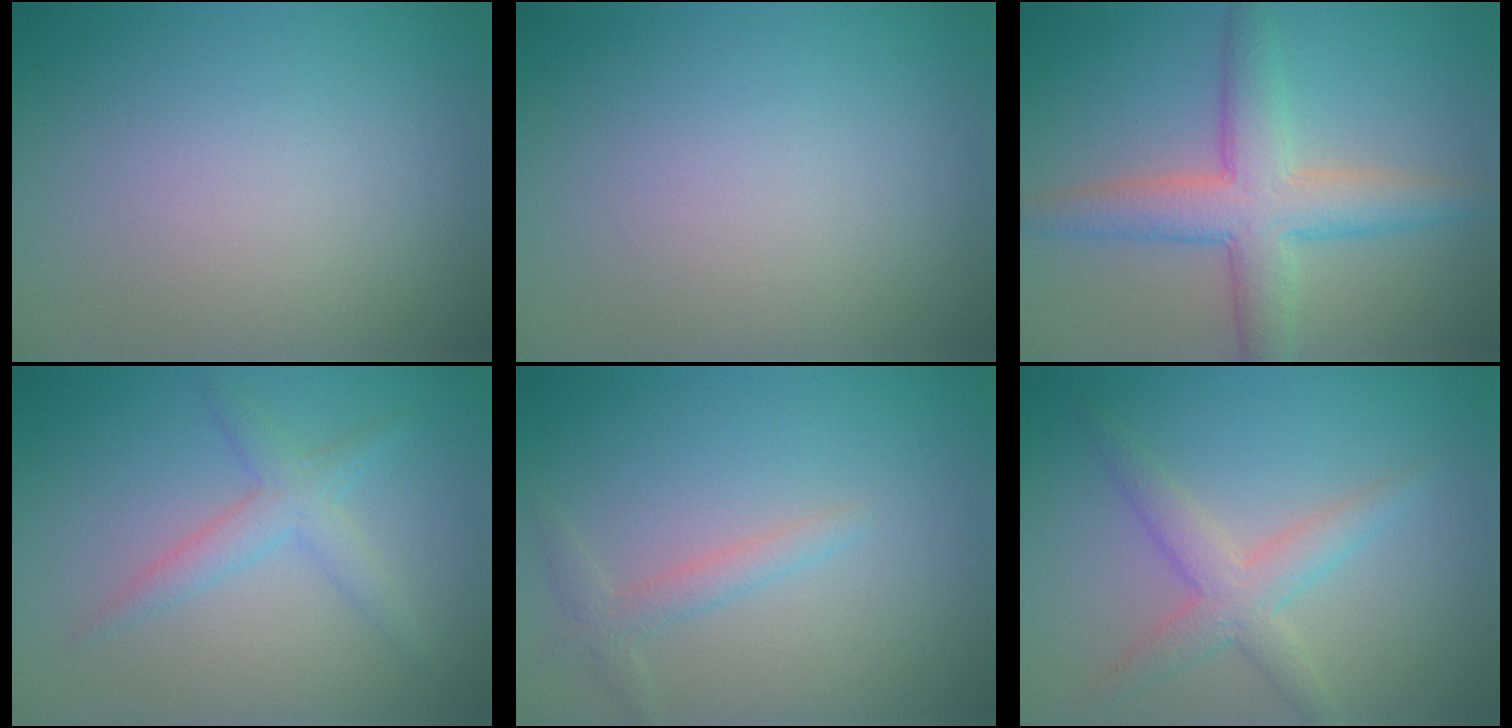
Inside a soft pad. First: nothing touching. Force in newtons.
{"total": 0.0}
{"total": 5.9, "press": 5.9, "slide": 0.2}
{"total": 2.5, "press": 2.5, "slide": 0.1}
{"total": 1.6, "press": 1.6, "slide": 0.1}
{"total": 3.3, "press": 3.3, "slide": 0.1}